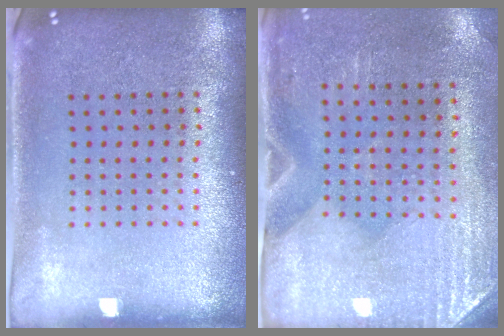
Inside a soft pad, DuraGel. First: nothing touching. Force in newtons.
{"total": 2.9, "press": 2.5, "slide": 1.5}